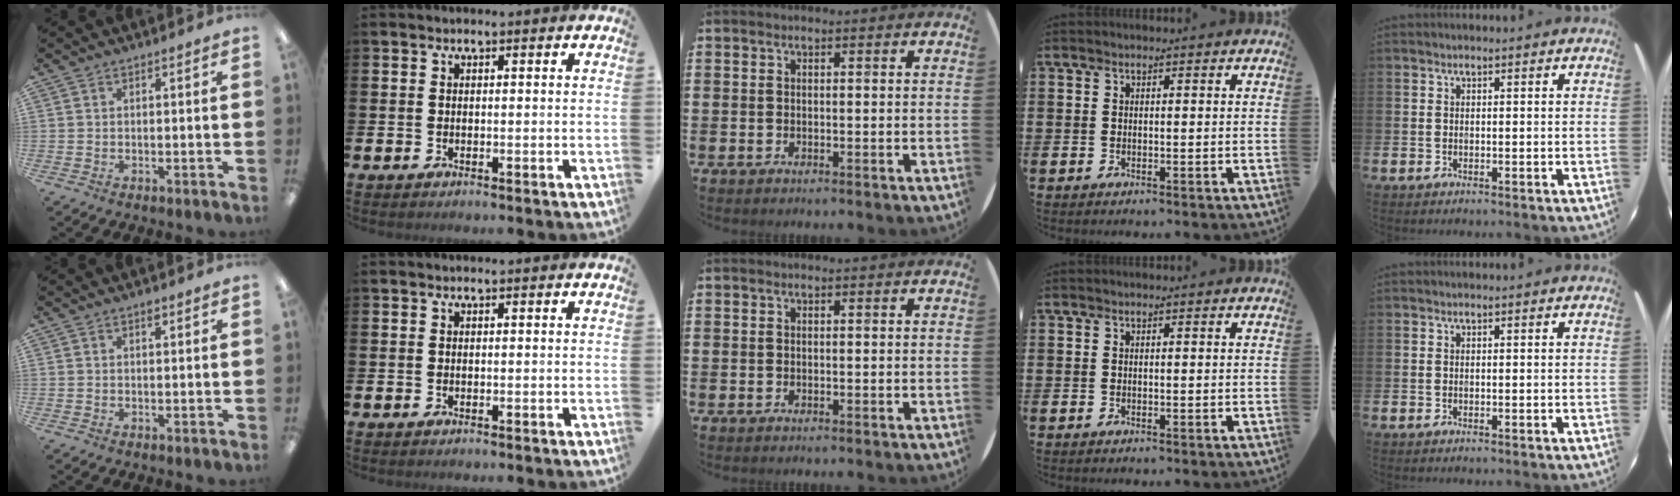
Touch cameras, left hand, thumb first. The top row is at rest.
{"thumb": {"total": 1.0, "force": [0.7, 0.3, 0.6], "torque": [-0.007, -0.002, 0.011]}}